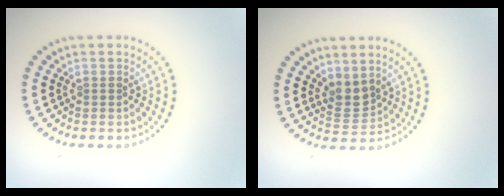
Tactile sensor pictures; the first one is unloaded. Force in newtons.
{"total": 2.3, "press": 1.9, "slide": 1.3}